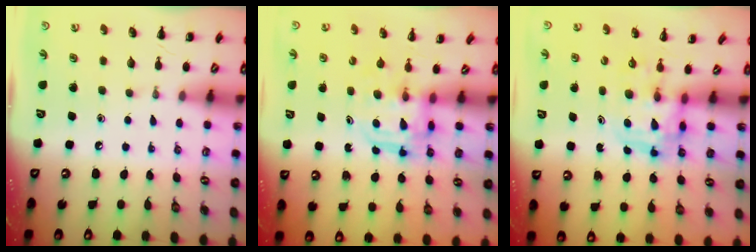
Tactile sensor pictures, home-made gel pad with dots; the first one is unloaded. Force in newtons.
{"total": 3.2, "press": 3.2, "slide": 0.2}
{"total": 3.5, "press": 3.4, "slide": 0.6}